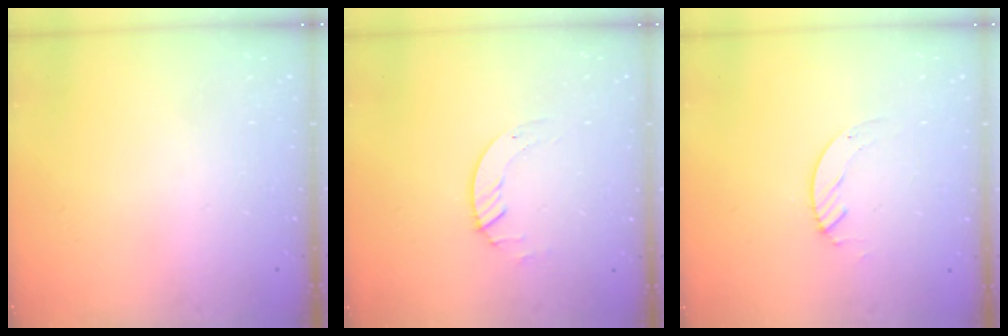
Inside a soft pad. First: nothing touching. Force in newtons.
{"total": 2.0, "press": 2.0, "slide": 0.2}
{"total": 2.1, "press": 2.1, "slide": 0.2}